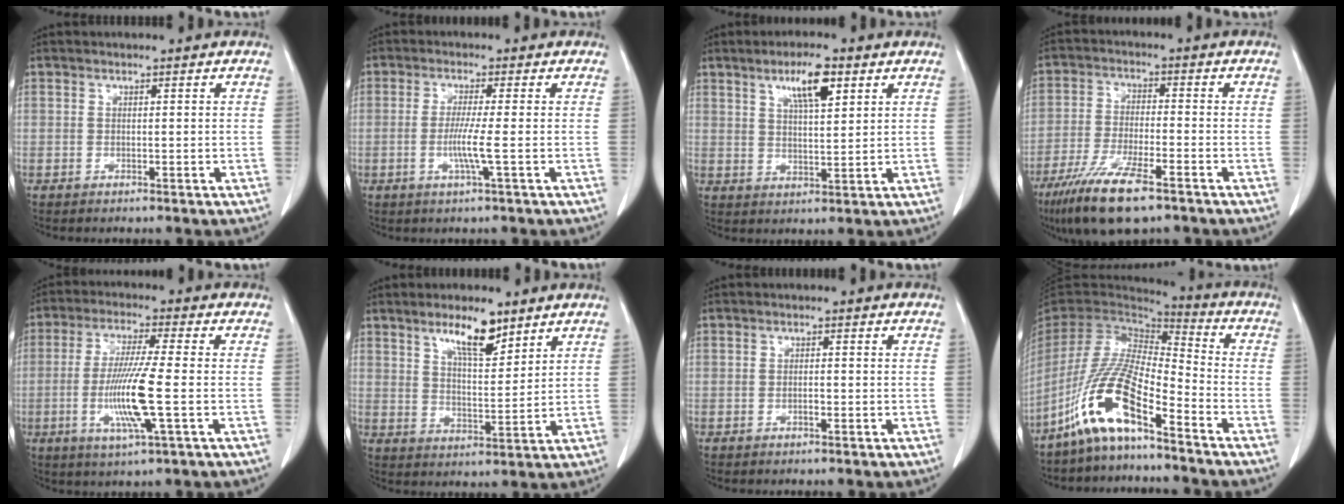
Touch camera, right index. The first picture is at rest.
{"total": 4.4, "force": [-0.9, -0.8, 4.2], "torque": [-0.087, -0.010, -0.021]}
{"total": 6.9, "force": [3.6, 1.4, 5.6], "torque": [-0.101, 0.003, 0.063]}
{"total": 11.3, "force": [-7.5, 2.1, 8.3], "torque": [-0.157, -0.024, -0.130]}
{"total": 10.6, "force": [-2.2, -0.2, 10.4], "torque": [-0.210, -0.014, -0.046]}
{"total": 7.7, "force": [5.3, 1.9, 5.3], "torque": [-0.097, 0.000, 0.095]}
{"total": 1.0, "force": [-0.3, 0.2, 0.9], "torque": [-0.019, 0.001, -0.007]}
{"total": 13.4, "force": [-8.3, 2.4, 10.3], "torque": [-0.219, -0.007, -0.165]}